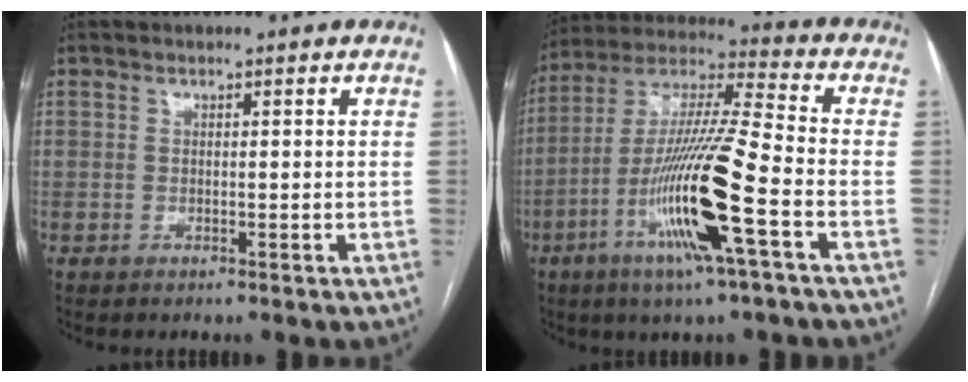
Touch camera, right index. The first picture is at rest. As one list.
[{"total": 17.8, "force": [-6.5, 0.0, 16.6], "torque": [-0.336, -0.015, -0.125]}]